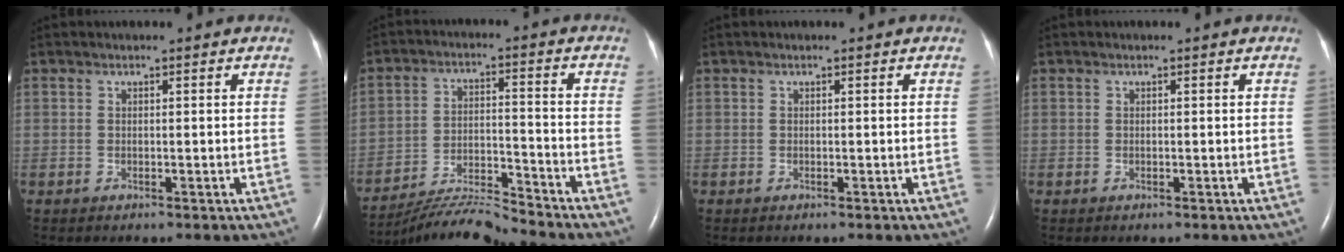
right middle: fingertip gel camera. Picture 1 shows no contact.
{"total": 9.1, "force": [-8.9, -1.7, 0.8], "torque": [-0.020, 0.006, -0.161]}
{"total": 0.0}
{"total": 0.0}